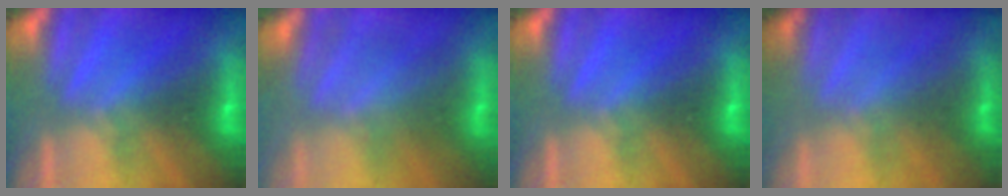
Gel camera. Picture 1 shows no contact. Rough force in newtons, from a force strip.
{"total": 3.3}
{"total": 0.0}
{"total": 1.5}